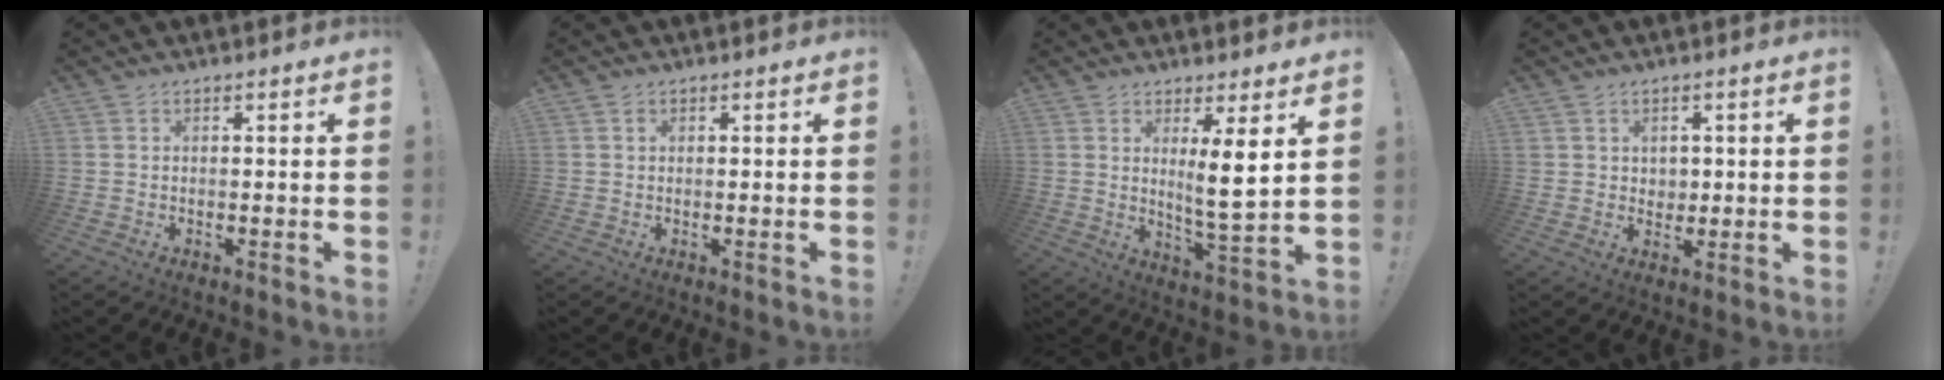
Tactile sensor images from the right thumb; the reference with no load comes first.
{"total": 0.6, "force": [0.3, 0.5, 0.2], "torque": [-0.005, 0.002, 0.006]}
{"total": 8.6, "force": [2.8, 0.6, 8.1], "torque": [-0.125, -0.028, 0.043]}
{"total": 3.3, "force": [1.7, 2.9, 0.0], "torque": [-0.001, -0.007, 0.031]}